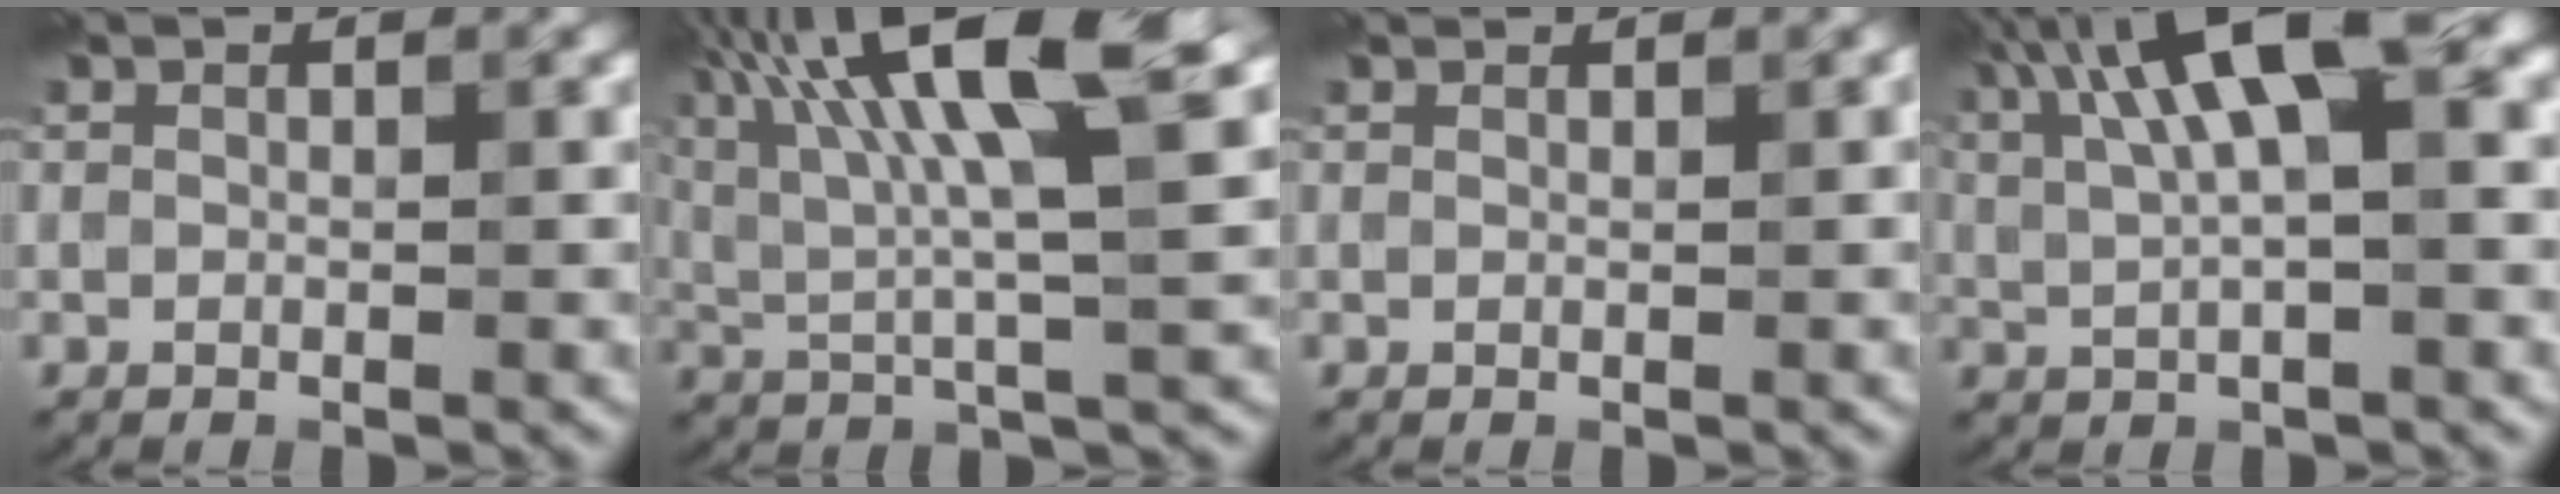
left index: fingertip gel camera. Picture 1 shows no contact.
{"total": 12.3, "force": [4.6, 3.0, 11.0], "torque": [-0.195, 0.021, 0.075]}
{"total": 1.2, "force": [1.2, 0.1, 0.3], "torque": [-0.009, -0.001, 0.014]}
{"total": 9.1, "force": [3.1, 2.5, 8.1], "torque": [-0.152, 0.021, 0.053]}